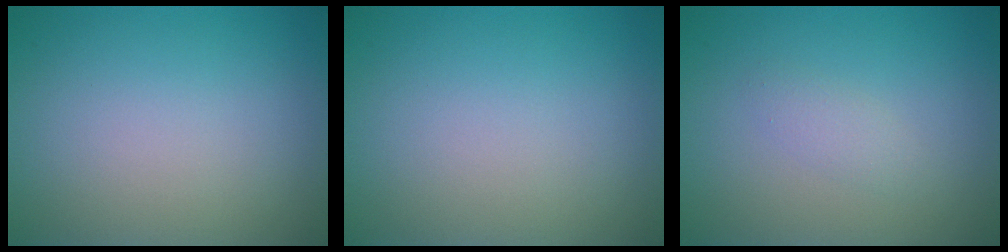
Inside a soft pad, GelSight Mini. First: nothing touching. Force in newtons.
{"total": 0.0}
{"total": 1.2, "press": 1.2, "slide": 0.0}